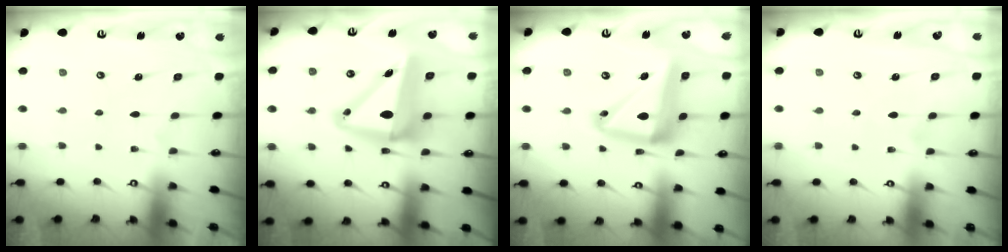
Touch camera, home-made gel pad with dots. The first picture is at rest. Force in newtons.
{"total": 13.6, "press": 13.3, "slide": 2.6}
{"total": 18.0, "press": 17.9, "slide": 2.1}
{"total": 2.5, "press": 2.5, "slide": 0.2}